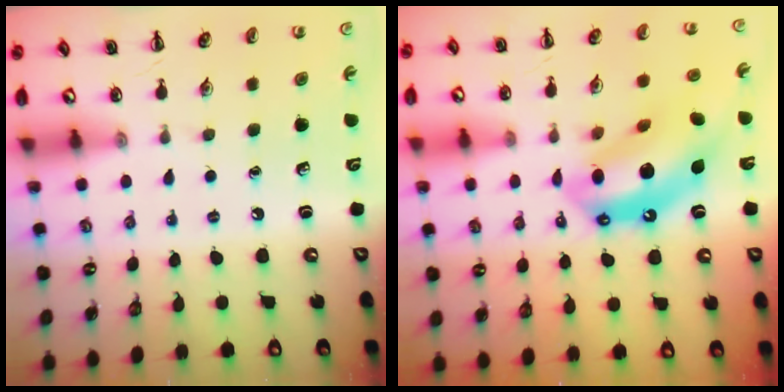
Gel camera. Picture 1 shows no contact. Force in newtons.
{"total": 14.7, "press": 14.1, "slide": 4.2}